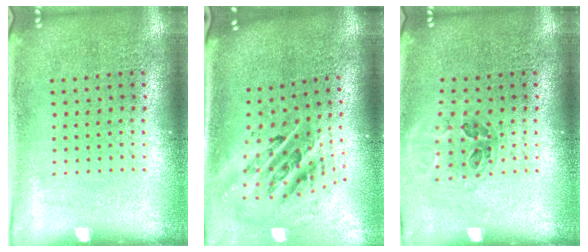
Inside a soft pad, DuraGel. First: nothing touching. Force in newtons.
{"total": 2.3, "press": 1.6, "slide": 1.7}
{"total": 1.0, "press": 1.0, "slide": 0.3}